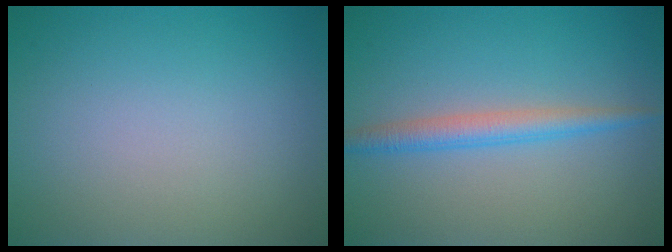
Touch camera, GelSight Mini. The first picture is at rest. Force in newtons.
{"total": 2.6, "press": 2.6, "slide": 0.0}